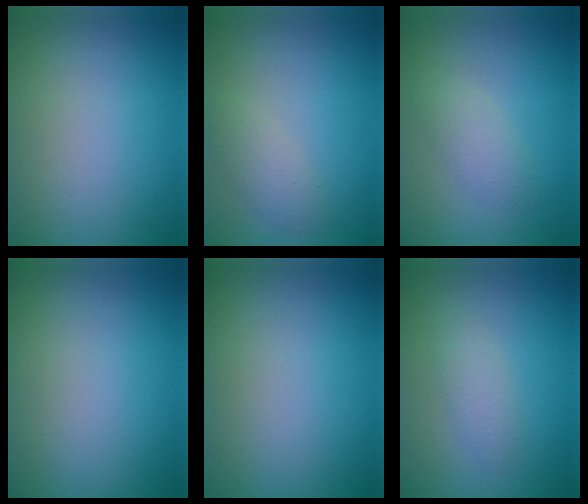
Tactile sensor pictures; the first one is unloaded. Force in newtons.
{"total": 2.0, "press": 2.0, "slide": 0.1}
{"total": 2.1, "press": 2.1, "slide": 0.1}
{"total": 0.0}
{"total": 0.0}
{"total": 1.9, "press": 1.9, "slide": 0.1}